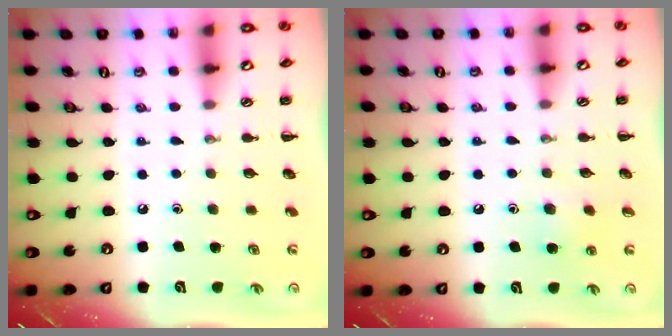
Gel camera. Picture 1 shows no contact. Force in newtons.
{"total": 6.9, "press": 6.5, "slide": 2.4}